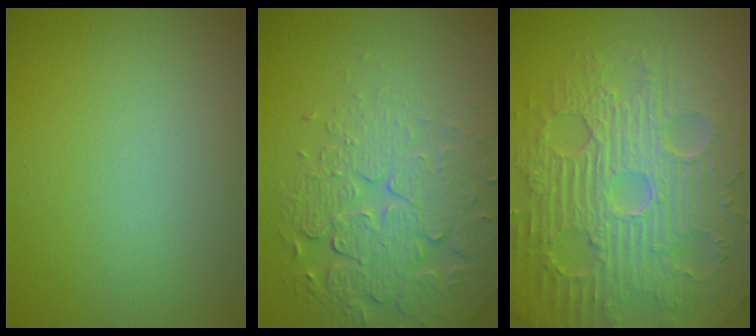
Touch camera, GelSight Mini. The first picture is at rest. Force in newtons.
{"total": 6.7, "press": 5.1, "slide": 4.4}
{"total": 11.5, "press": 7.4, "slide": 8.8}